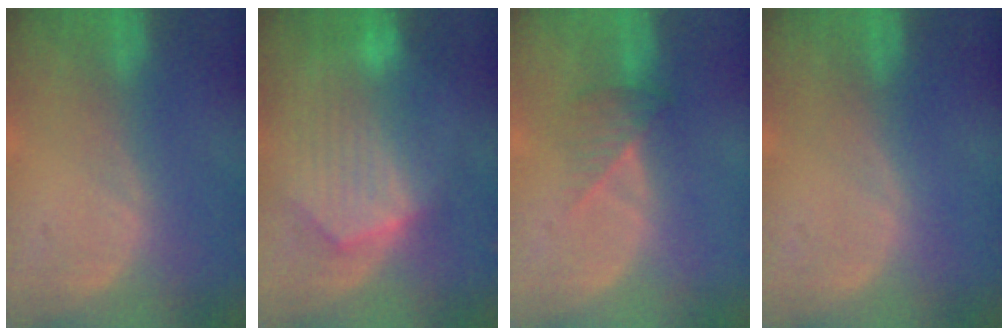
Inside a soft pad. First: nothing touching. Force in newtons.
{"total": 10.4, "press": 9.1, "slide": 4.9}
{"total": 3.5, "press": 3.1, "slide": 1.5}
{"total": 0.0}